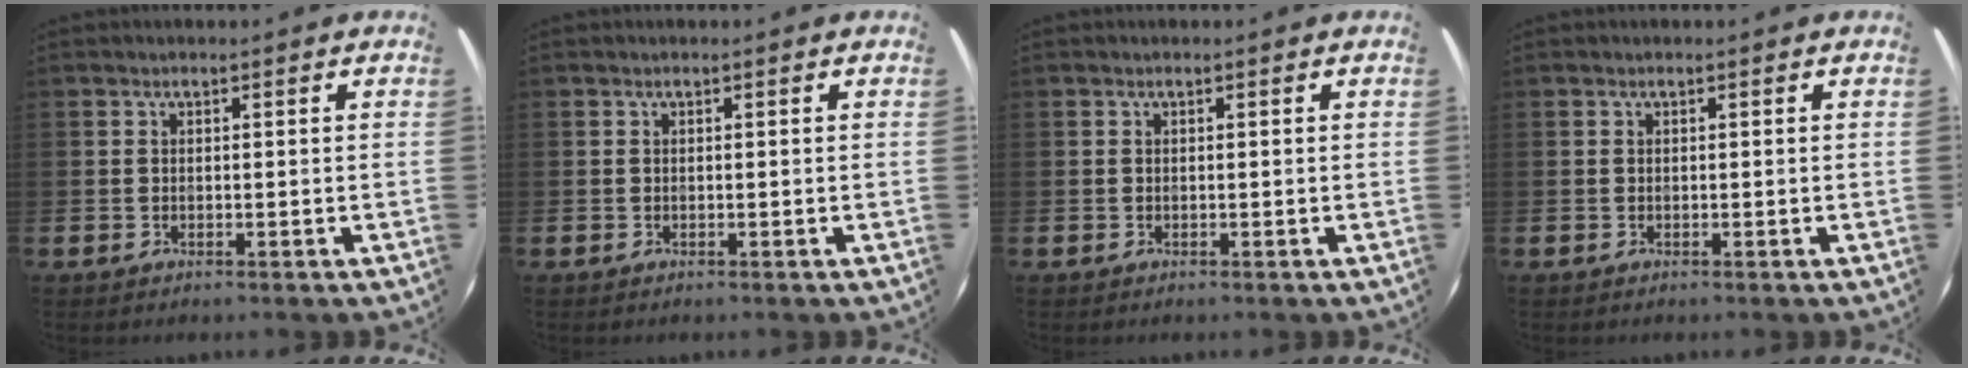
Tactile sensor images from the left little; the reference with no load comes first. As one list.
[{"total": 0.0}, {"total": 0.0}, {"total": 0.0}]